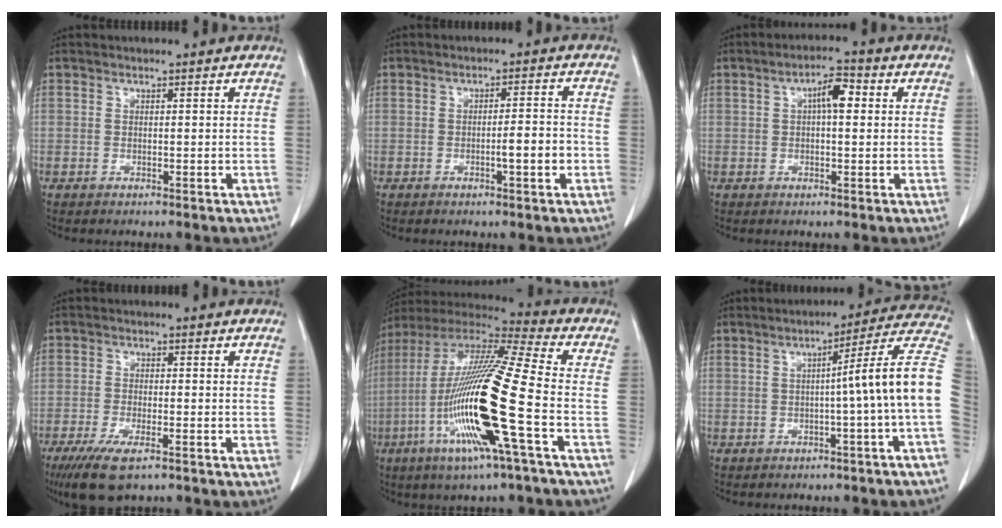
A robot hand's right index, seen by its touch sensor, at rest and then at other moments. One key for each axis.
{"total": 3.9, "fx": -1.2, "fy": 0.2, "fz": 3.7, "tx": -0.054, "ty": 0.000, "tz": -0.018}
{"total": 4.5, "fx": 1.0, "fy": 1.3, "fz": 4.1, "tx": -0.071, "ty": 0.015, "tz": 0.013}
{"total": 6.9, "fx": -4.4, "fy": 1.6, "fz": 5.0, "tx": -0.094, "ty": -0.017, "tz": -0.072}
{"total": 22.0, "fx": -6.0, "fy": 0.2, "fz": 21.2, "tx": -0.438, "ty": -0.025, "tz": -0.125}
{"total": 10.8, "fx": -1.2, "fy": -2.2, "fz": 10.5, "tx": -0.125, "ty": 0.023, "tz": -0.022}